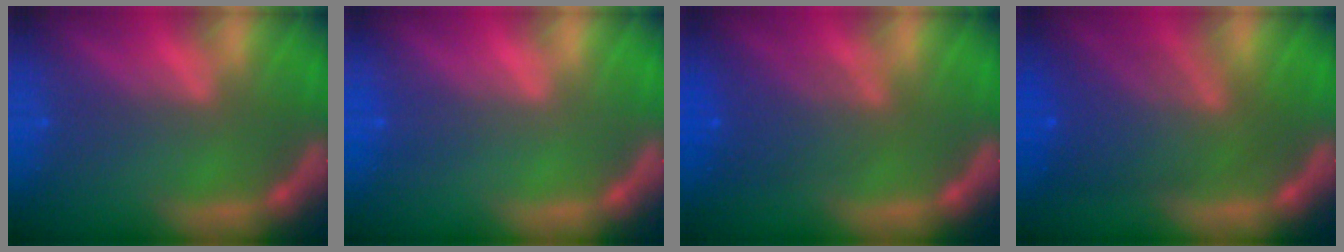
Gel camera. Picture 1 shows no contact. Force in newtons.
{"total": 1.0}
{"total": 4.6}
{"total": 7.5}